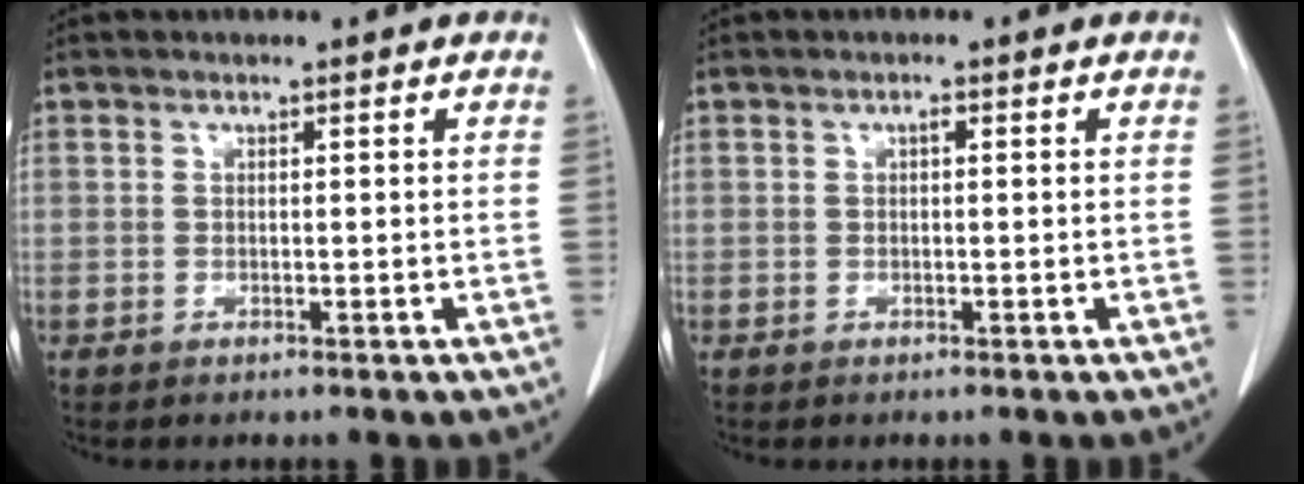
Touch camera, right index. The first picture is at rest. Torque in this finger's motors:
{"motor_torque": [0.09, -0.05, 0.06, 0.03]}